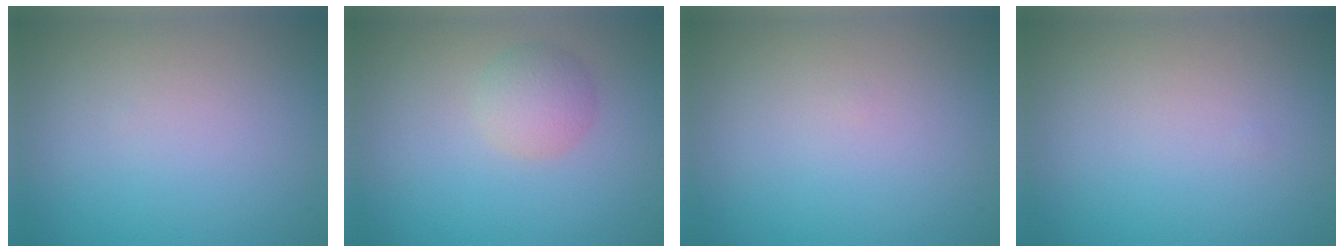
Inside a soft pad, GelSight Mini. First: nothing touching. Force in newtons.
{"total": 2.3, "press": 2.3, "slide": 0.1}
{"total": 0.0}
{"total": 0.0}